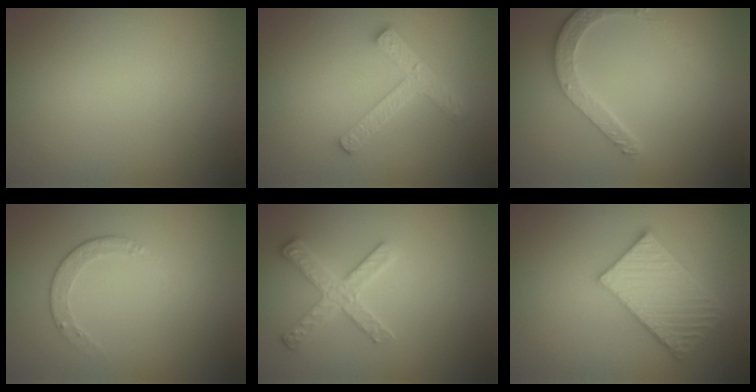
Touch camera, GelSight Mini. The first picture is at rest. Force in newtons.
{"total": 3.9, "press": 3.0, "slide": 2.5}
{"total": 3.4, "press": 2.9, "slide": 1.9}
{"total": 1.6, "press": 1.2, "slide": 1.1}
{"total": 2.7, "press": 2.6, "slide": 0.5}
{"total": 4.8, "press": 4.3, "slide": 2.0}